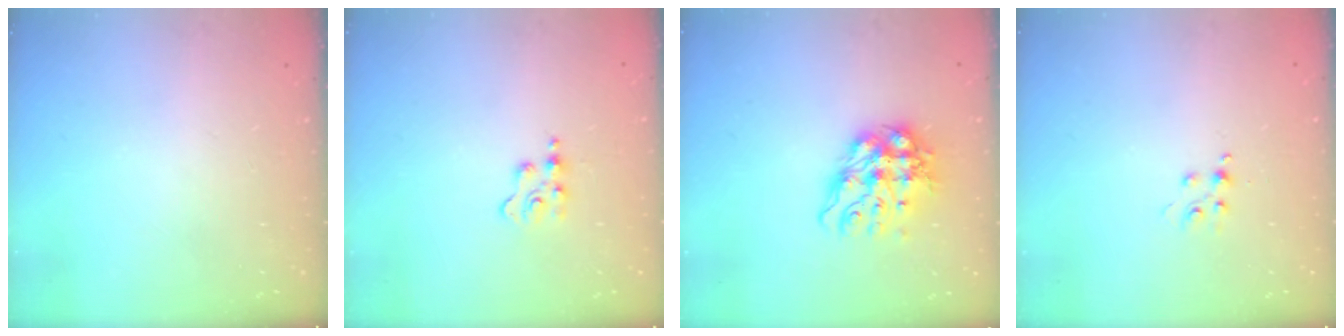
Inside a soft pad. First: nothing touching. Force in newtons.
{"total": 2.7, "press": 2.7, "slide": 0.5}
{"total": 12.3, "press": 12.2, "slide": 1.2}
{"total": 4.9, "press": 4.9, "slide": 0.7}